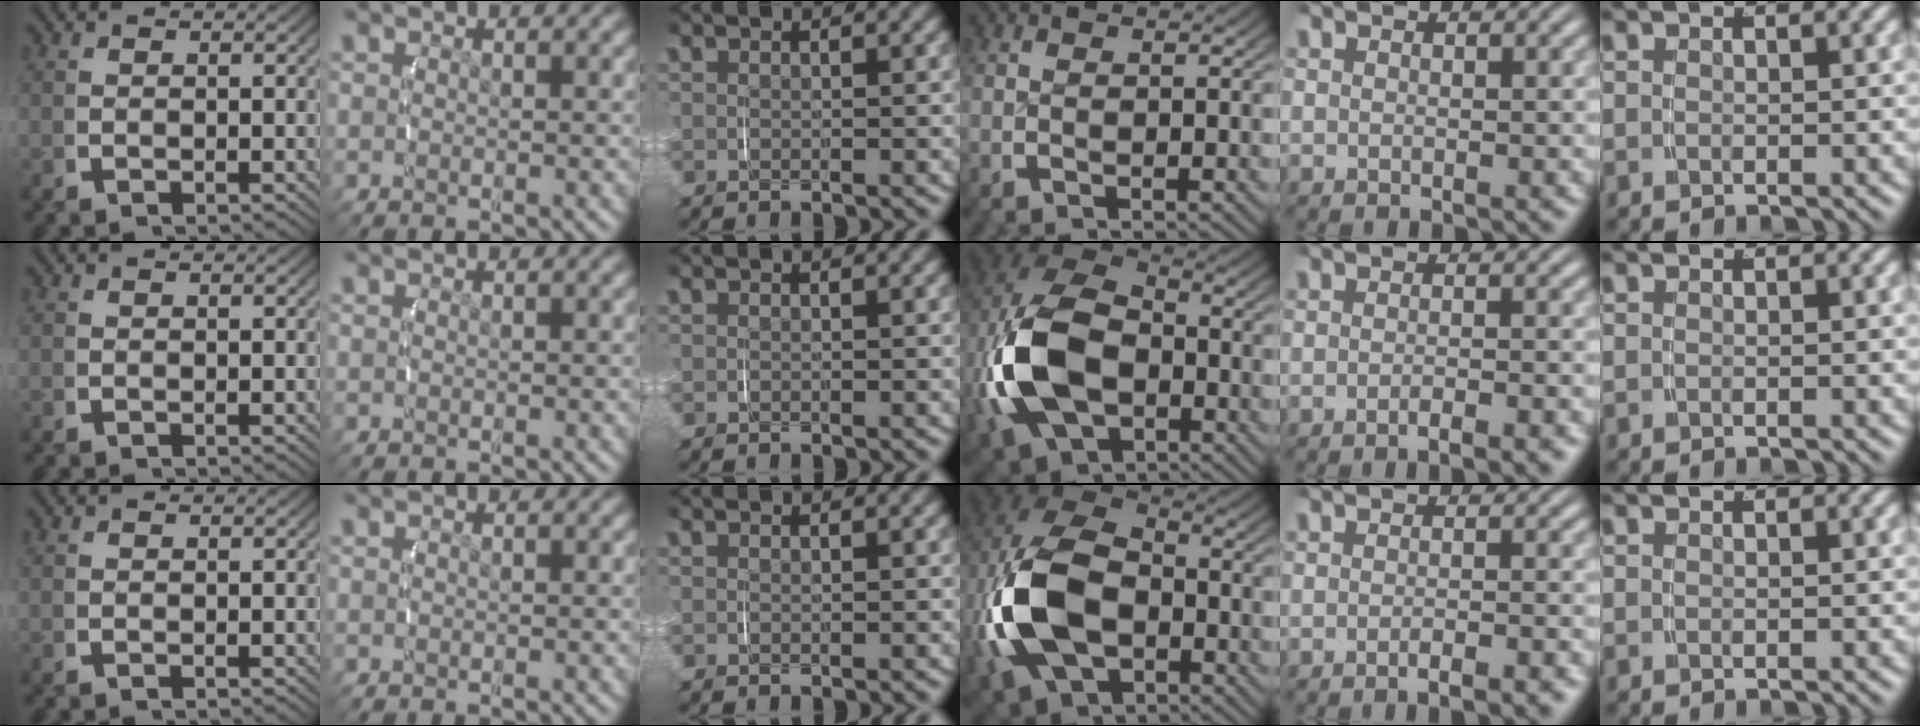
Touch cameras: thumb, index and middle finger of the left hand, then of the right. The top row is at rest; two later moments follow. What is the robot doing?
{"motion": "grasp_and_lifting", "object": "velcro strap"}